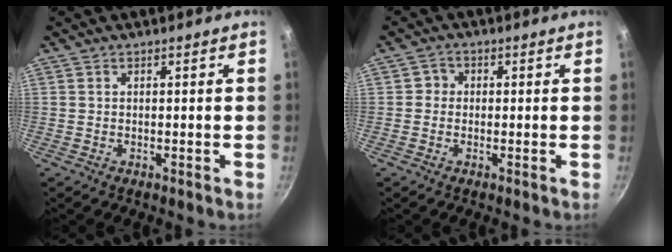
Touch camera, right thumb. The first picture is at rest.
{"total": 2.1, "force": [-0.2, 2.0, 0.7], "torque": [0.007, 0.008, -0.010]}